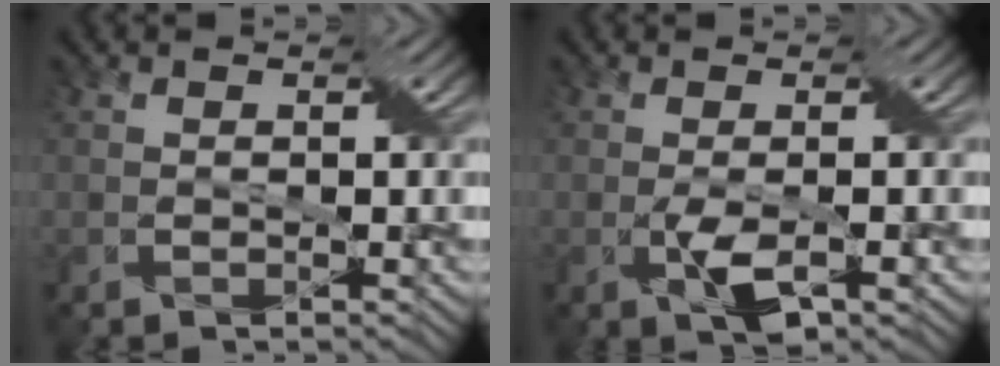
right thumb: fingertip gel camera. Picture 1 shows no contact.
{"total": 3.2, "force": [-0.8, 1.0, 3.0], "torque": [-0.064, -0.003, -0.011]}